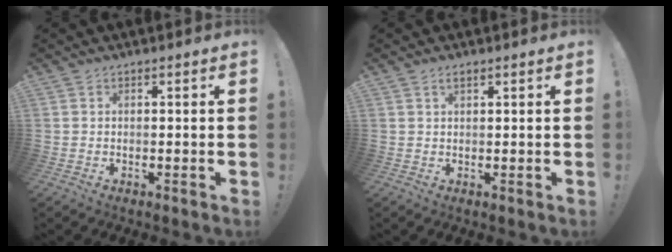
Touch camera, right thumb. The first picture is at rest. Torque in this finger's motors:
{"motor_torque": [-0.15, 0.04, 0.22, 0.02, -0.04]}